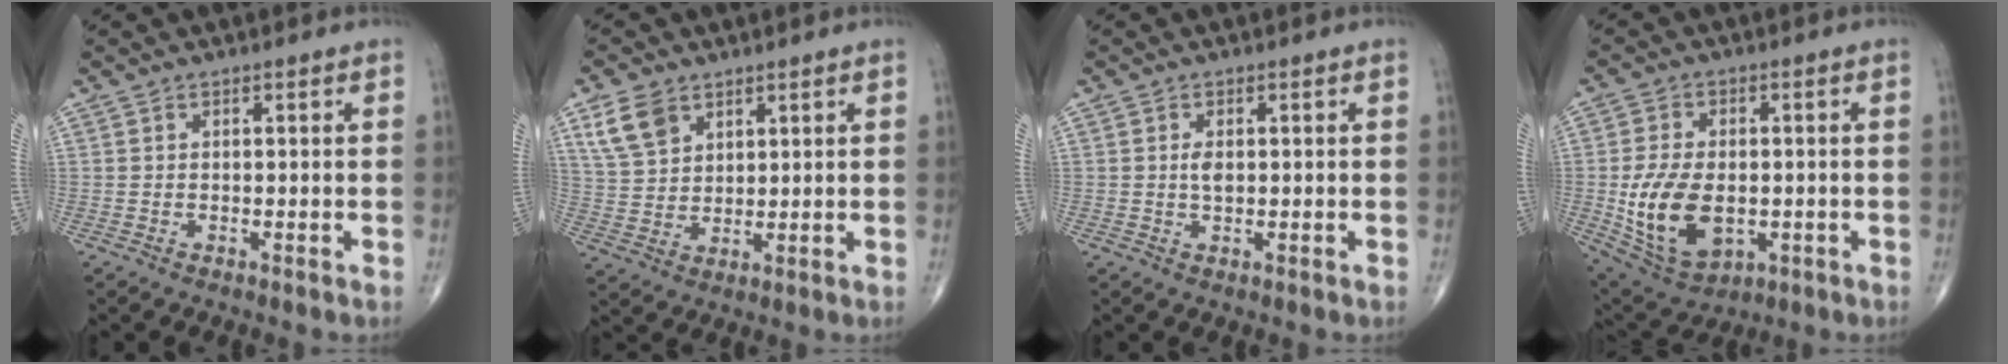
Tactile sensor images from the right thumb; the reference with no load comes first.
{"total": 7.6, "force": [4.3, 5.0, 3.9], "torque": [-0.063, -0.013, 0.090]}
{"total": 1.9, "force": [0.2, 1.0, 1.6], "torque": [-0.030, -0.002, 0.003]}
{"total": 14.4, "force": [-2.1, 8.8, 11.2], "torque": [-0.200, -0.005, -0.018]}